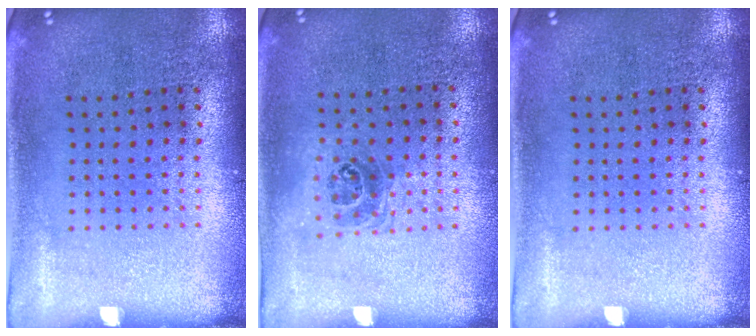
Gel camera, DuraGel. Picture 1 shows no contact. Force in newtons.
{"total": 1.0, "press": 1.0, "slide": 0.4}
{"total": 0.0}